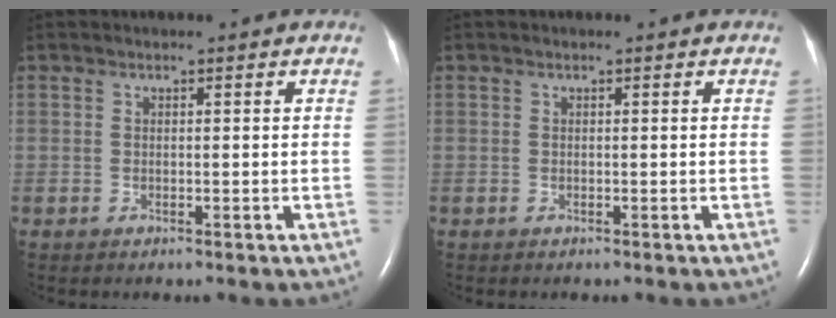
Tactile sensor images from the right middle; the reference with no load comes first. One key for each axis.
{"total": 0.0}